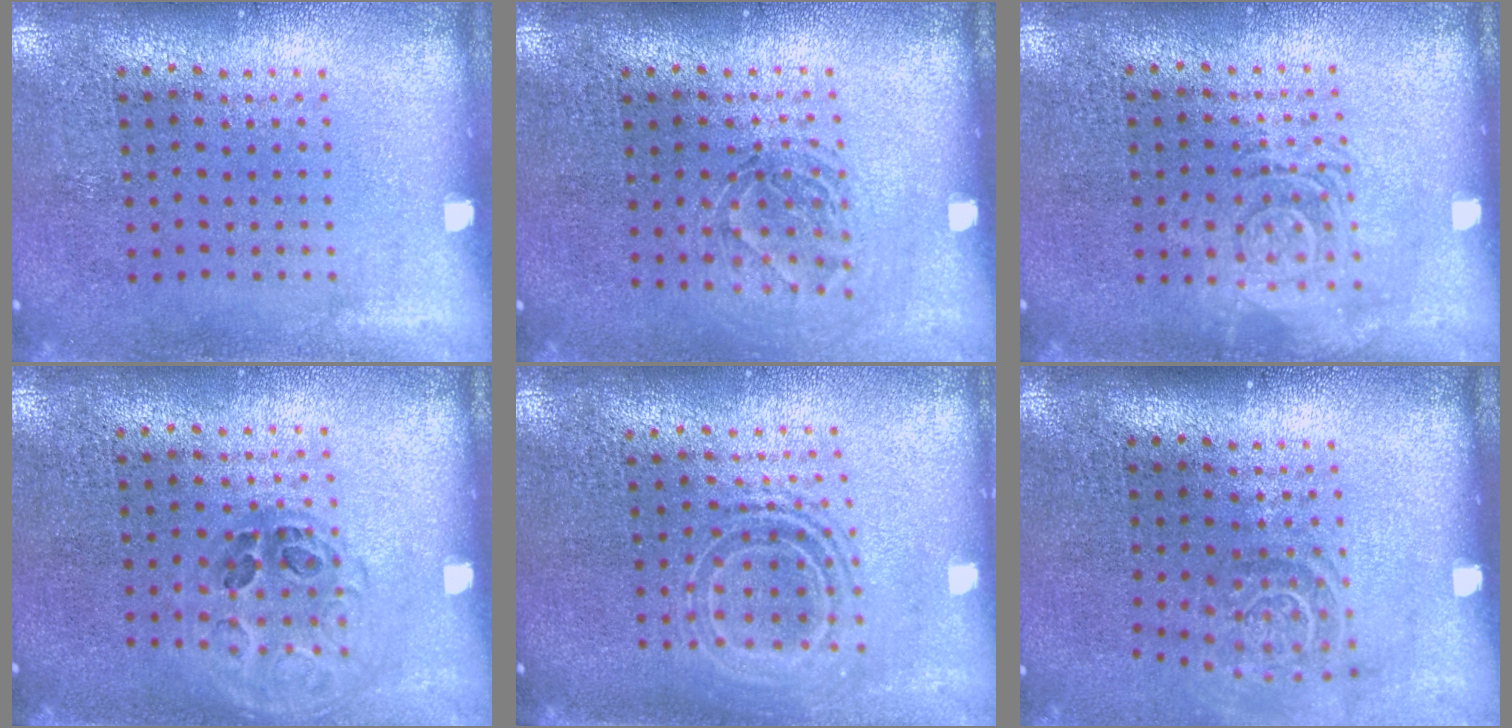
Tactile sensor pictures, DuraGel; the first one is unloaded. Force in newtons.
{"total": 1.3, "press": 1.2, "slide": 0.6}
{"total": 3.0, "press": 2.9, "slide": 0.4}
{"total": 1.1, "press": 1.0, "slide": 0.6}
{"total": 1.7, "press": 1.4, "slide": 1.1}
{"total": 1.5, "press": 1.1, "slide": 1.0}